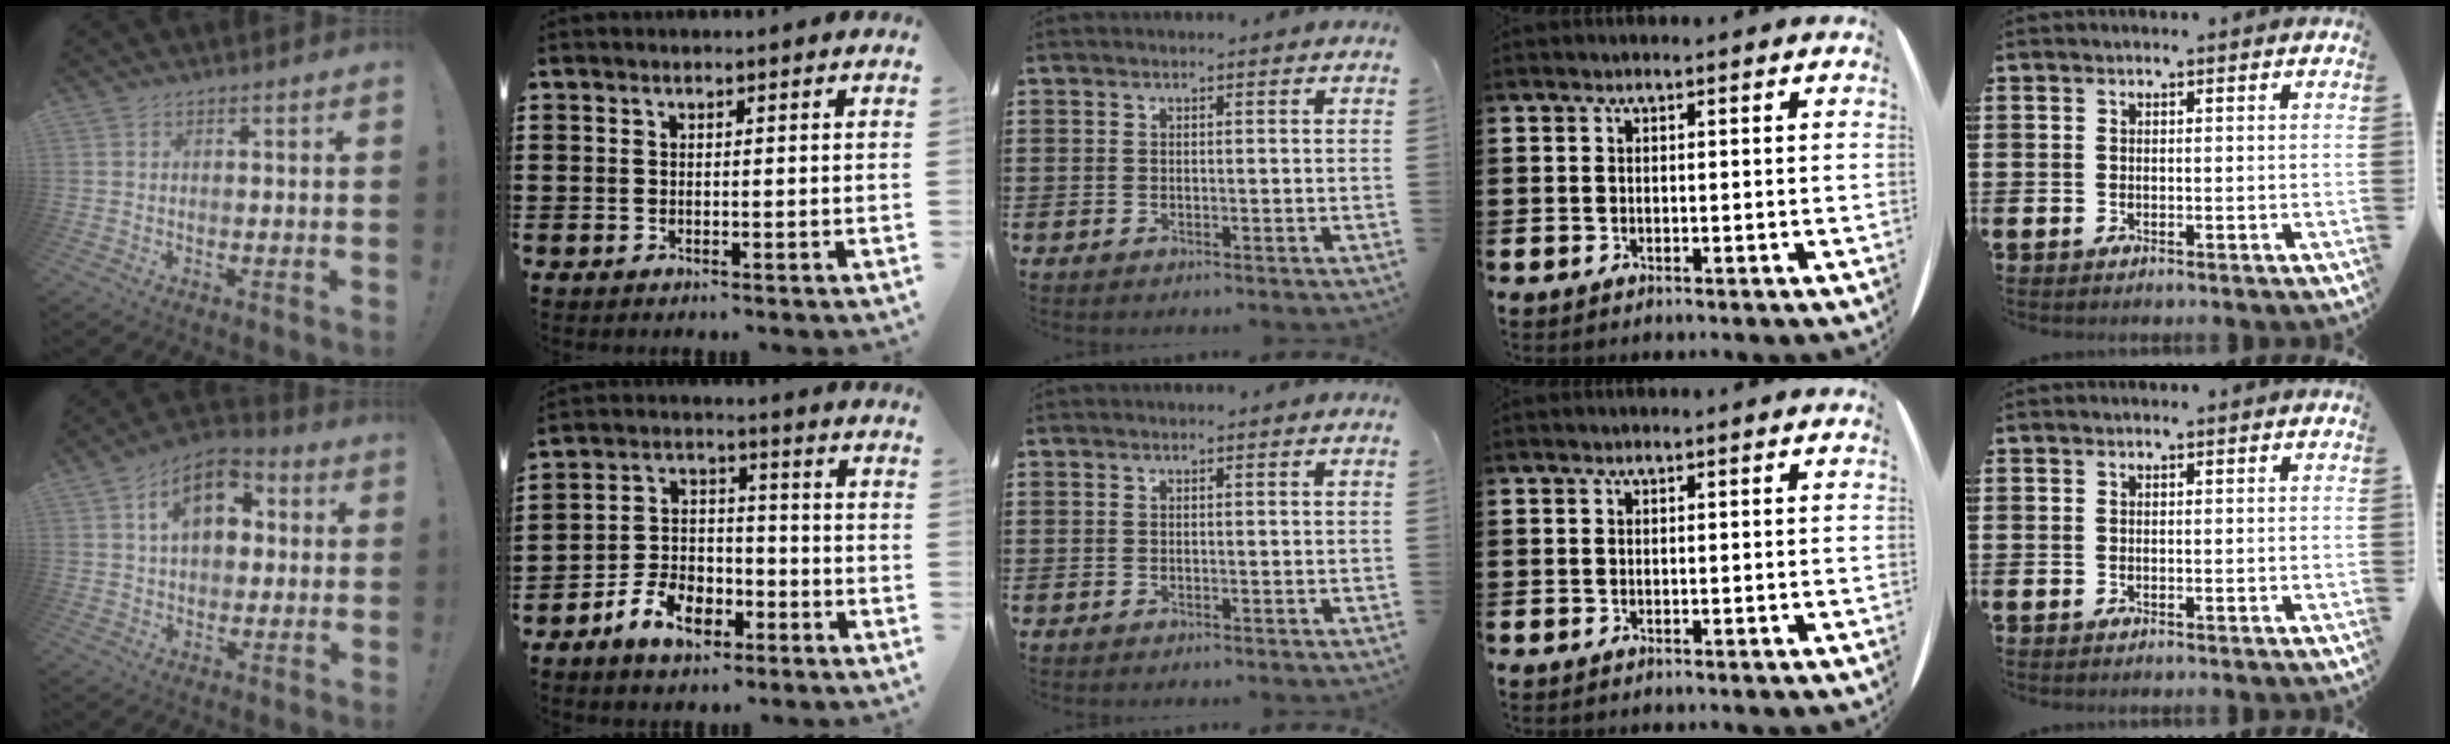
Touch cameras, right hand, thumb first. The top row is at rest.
{"thumb": {"total": 13.6, "force": [4.3, 8.9, 9.3], "torque": [-0.146, 0.003, 0.080]}, "index": {"total": 7.6, "force": [-4.4, 4.9, 3.8], "torque": [-0.083, 0.023, -0.083]}}